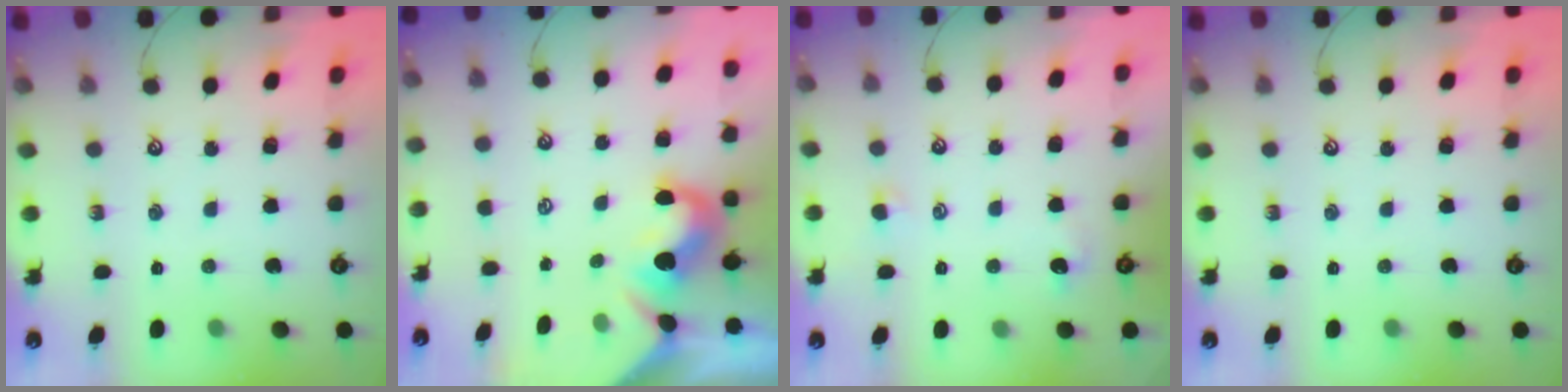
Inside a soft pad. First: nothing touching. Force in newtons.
{"total": 2.3, "press": 2.2, "slide": 0.6}
{"total": 0.5, "press": 0.1, "slide": 0.5}
{"total": 0.0}